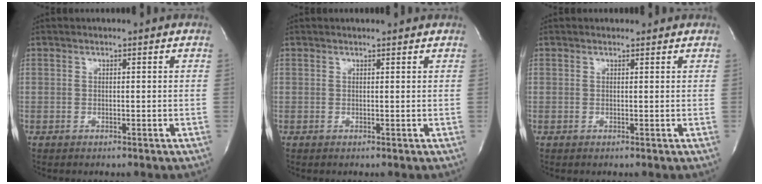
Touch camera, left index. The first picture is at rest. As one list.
[{"total": 1.6, "force": [1.6, 0.2, 0.4], "torque": [-0.012, 0.008, 0.018]}, {"total": 0.8, "force": [0.8, 0.3, 0.0], "torque": [-0.008, 0.004, 0.010]}]